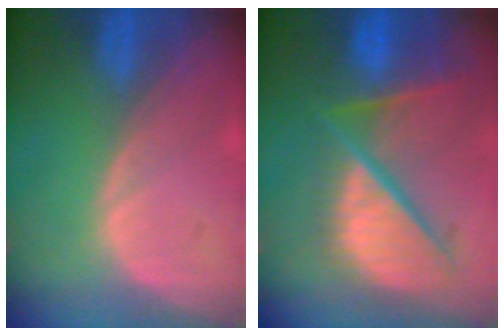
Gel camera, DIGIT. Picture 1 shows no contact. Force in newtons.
{"total": 12.4, "press": 10.2, "slide": 7.1}